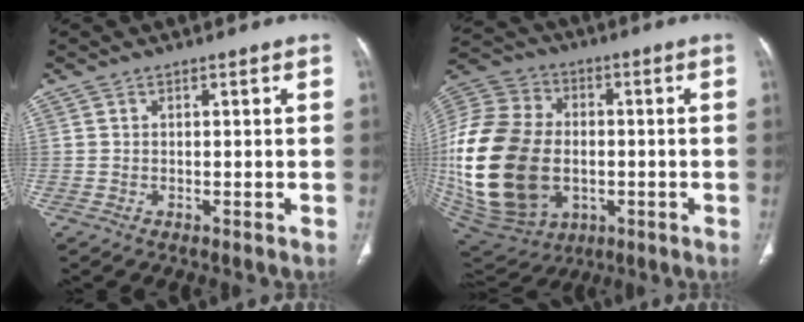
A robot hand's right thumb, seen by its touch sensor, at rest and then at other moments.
{"total": 32.8, "force": [-3.2, 23.0, 23.1], "torque": [-0.529, -0.002, -0.033]}